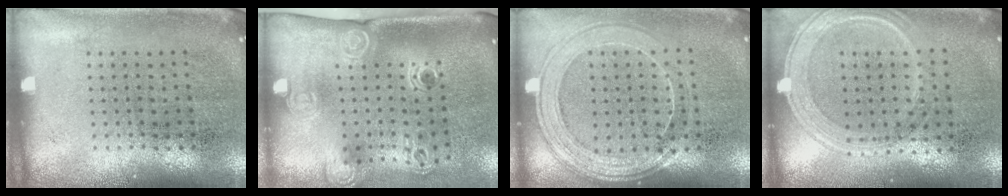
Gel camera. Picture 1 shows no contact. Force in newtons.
{"total": 2.4, "press": 1.7, "slide": 1.7}
{"total": 1.6, "press": 1.5, "slide": 0.6}
{"total": 1.3, "press": 1.2, "slide": 0.3}